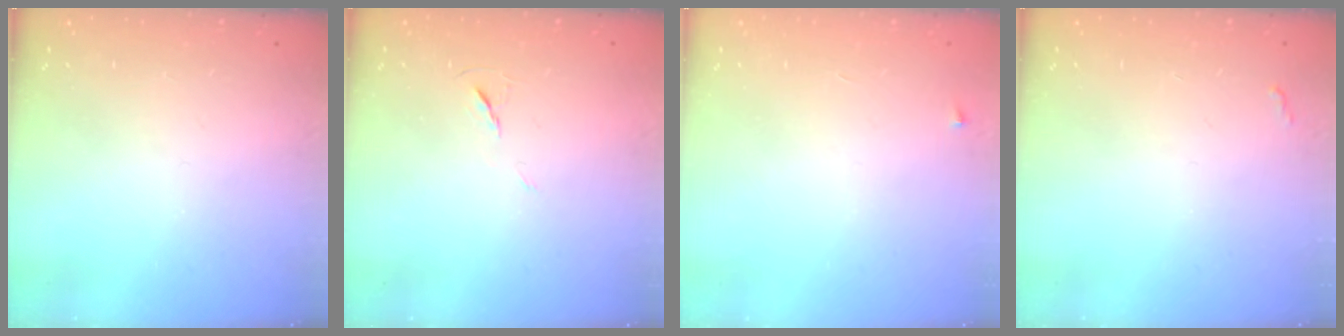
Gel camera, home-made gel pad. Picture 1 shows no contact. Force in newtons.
{"total": 6.0, "press": 5.5, "slide": 2.3}
{"total": 2.3, "press": 2.3, "slide": 0.3}
{"total": 2.8, "press": 2.8, "slide": 0.4}